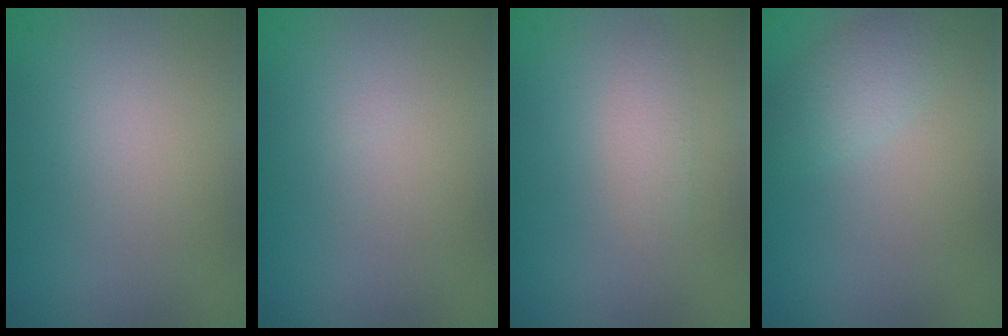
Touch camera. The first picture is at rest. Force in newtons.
{"total": 0.0}
{"total": 1.2, "press": 1.2, "slide": 0.1}
{"total": 2.1, "press": 2.1, "slide": 0.0}